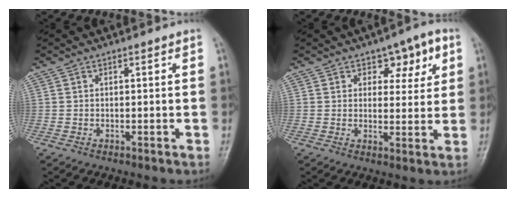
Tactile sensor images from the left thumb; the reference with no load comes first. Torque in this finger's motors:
{"motor_torque": [0.73, 0.72, 0.14, 0.01, -0.02]}